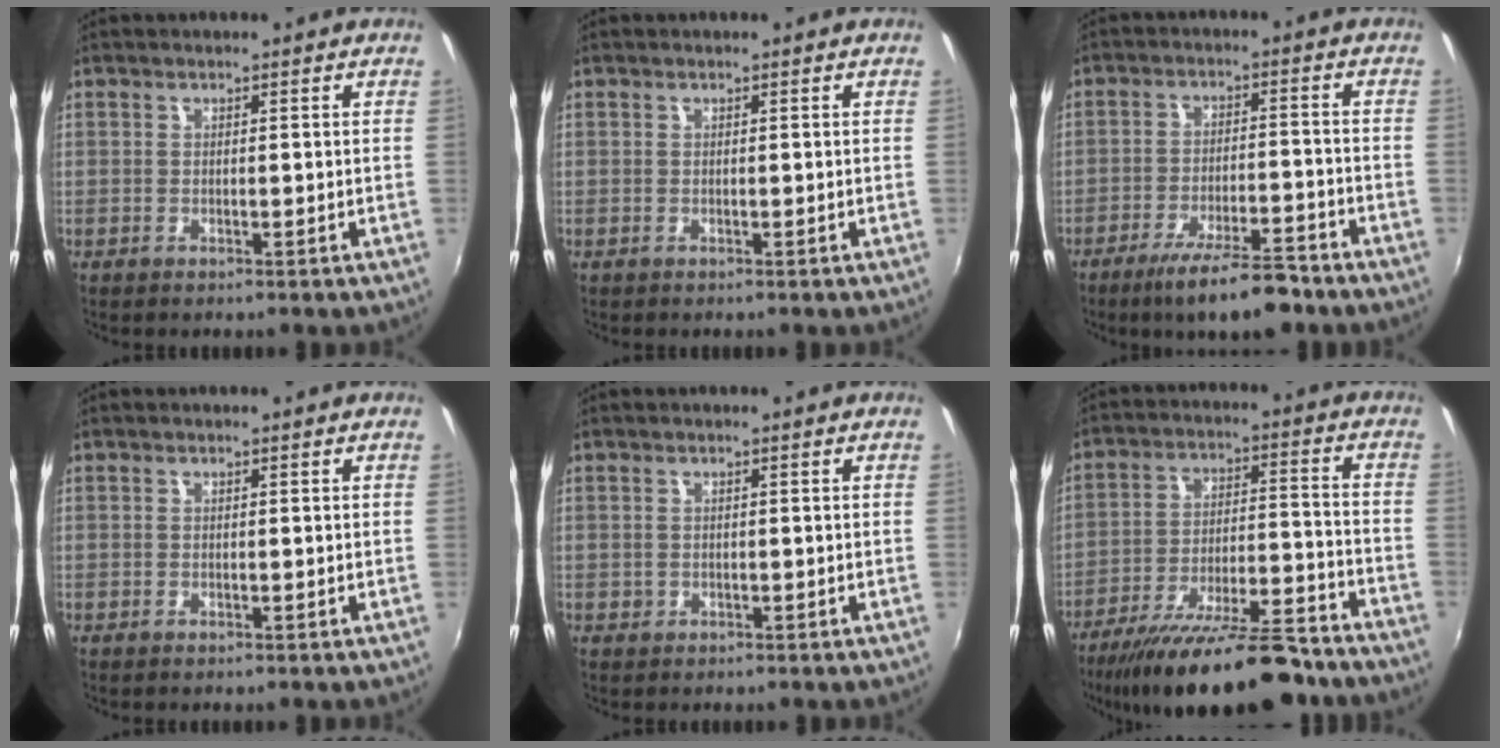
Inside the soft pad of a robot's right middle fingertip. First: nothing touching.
{"total": 0.0}
{"total": 11.1, "force": [-8.6, 2.0, 6.8], "torque": [-0.130, -0.016, -0.136]}
{"total": 0.0}
{"total": 0.8, "force": [-0.2, 0.8, 0.1], "torque": [-0.001, -0.002, -0.003]}
{"total": 22.8, "force": [-19.1, 4.8, 11.7], "torque": [-0.207, -0.034, -0.279]}